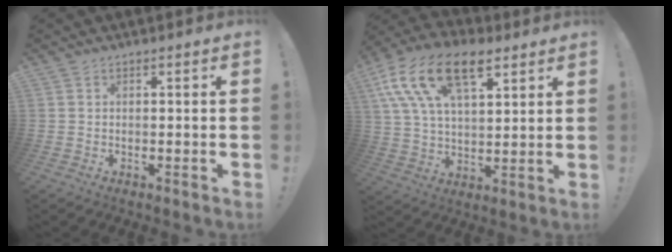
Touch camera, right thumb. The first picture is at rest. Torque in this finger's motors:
{"motor_torque": [2.50, 2.51, 0.49, 0.26, 0.29]}